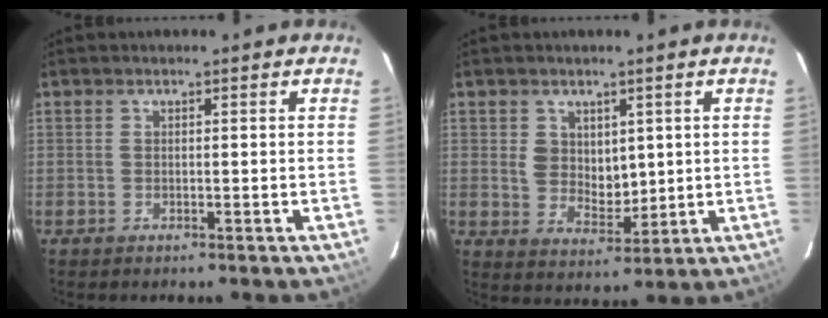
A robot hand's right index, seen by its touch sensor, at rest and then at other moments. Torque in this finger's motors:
{"motor_torque": [0.20, -0.06, 0.15, 0.05]}